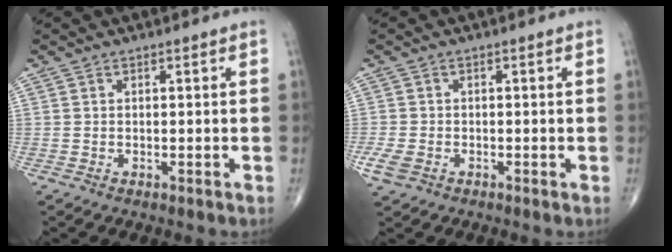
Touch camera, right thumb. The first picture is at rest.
{"total": 3.2, "force": [-1.3, 2.2, 1.9], "torque": [-0.049, -0.005, -0.025]}